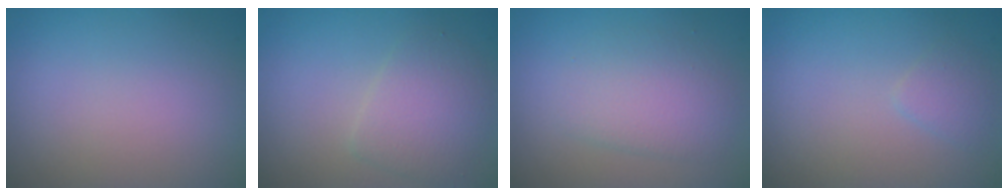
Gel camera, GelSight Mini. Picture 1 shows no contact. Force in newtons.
{"total": 3.1, "press": 3.1, "slide": 0.1}
{"total": 3.5, "press": 3.5, "slide": 0.1}
{"total": 1.2, "press": 1.2, "slide": 0.1}